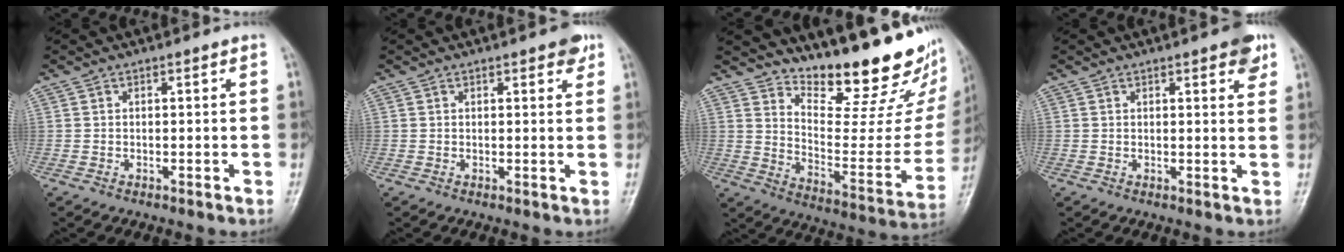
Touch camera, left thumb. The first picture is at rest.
{"total": 2.8, "force": [1.8, 1.1, 1.8], "torque": [-0.011, -0.005, 0.018]}
{"total": 22.0, "force": [17.2, 6.7, 11.9], "torque": [-0.131, -0.126, 0.247]}
{"total": 4.7, "force": [2.7, 1.5, 3.5], "torque": [-0.032, -0.009, 0.028]}